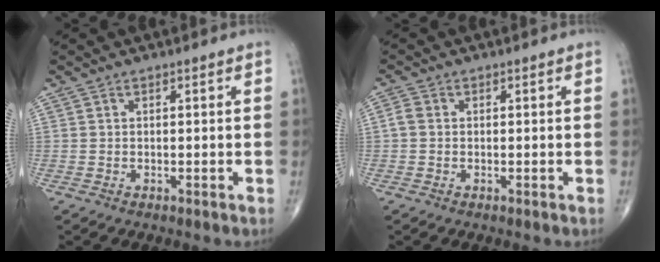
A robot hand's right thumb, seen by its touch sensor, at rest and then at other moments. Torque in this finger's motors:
{"motor_torque": [-0.52, 0.44, 0.10, -0.07, 0.03]}